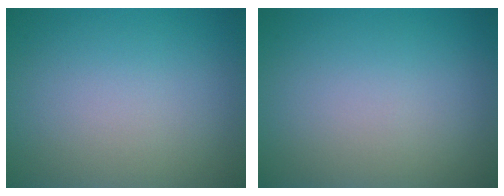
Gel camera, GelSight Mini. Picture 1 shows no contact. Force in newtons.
{"total": 0.0}